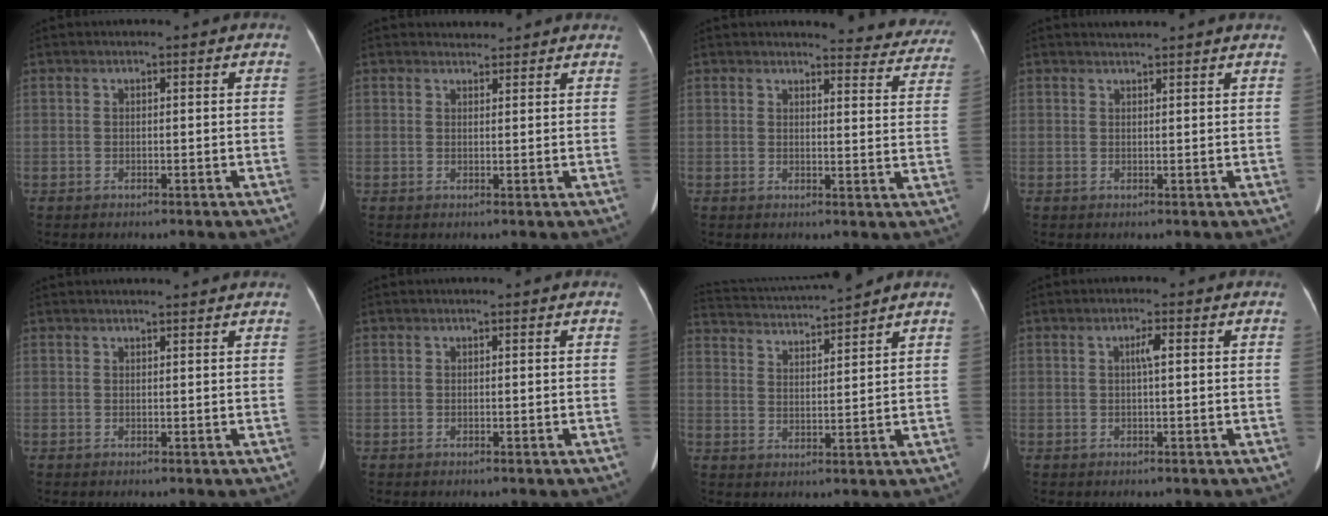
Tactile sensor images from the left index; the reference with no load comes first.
{"total": 2.4, "force": [2.3, 0.8, -0.1], "torque": [-0.001, 0.013, 0.027]}
{"total": 10.2, "force": [10.0, 1.6, 1.1], "torque": [0.018, -0.051, 0.082]}
{"total": 2.9, "force": [2.6, -0.3, 1.3], "torque": [-0.016, 0.019, 0.034]}
{"total": 4.2, "force": [4.1, 0.0, 1.1], "torque": [-0.011, 0.023, 0.045]}
{"total": 0.0}
{"total": 10.5, "force": [10.0, -1.1, 3.1], "torque": [-0.070, 0.020, 0.162]}
{"total": 1.8, "force": [0.4, 0.1, 1.8], "torque": [-0.035, 0.001, 0.006]}